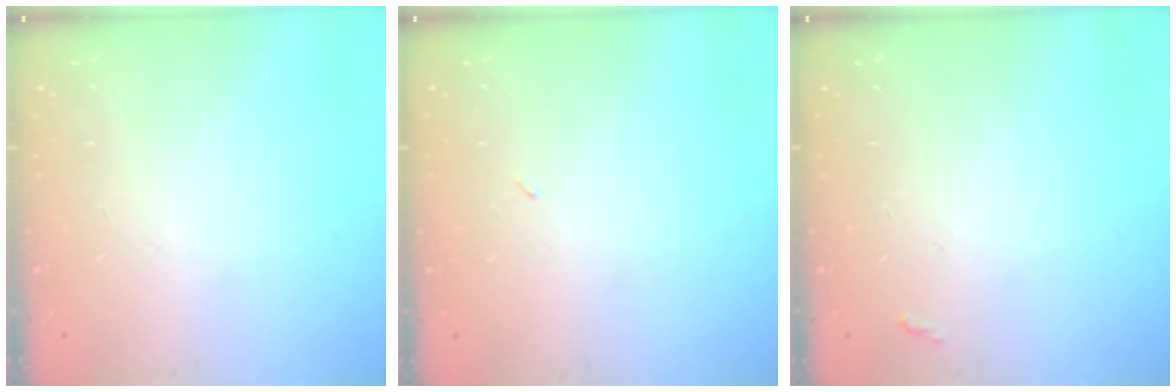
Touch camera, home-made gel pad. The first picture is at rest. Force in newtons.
{"total": 2.1, "press": 1.9, "slide": 1.0}
{"total": 2.8, "press": 2.8, "slide": 0.4}